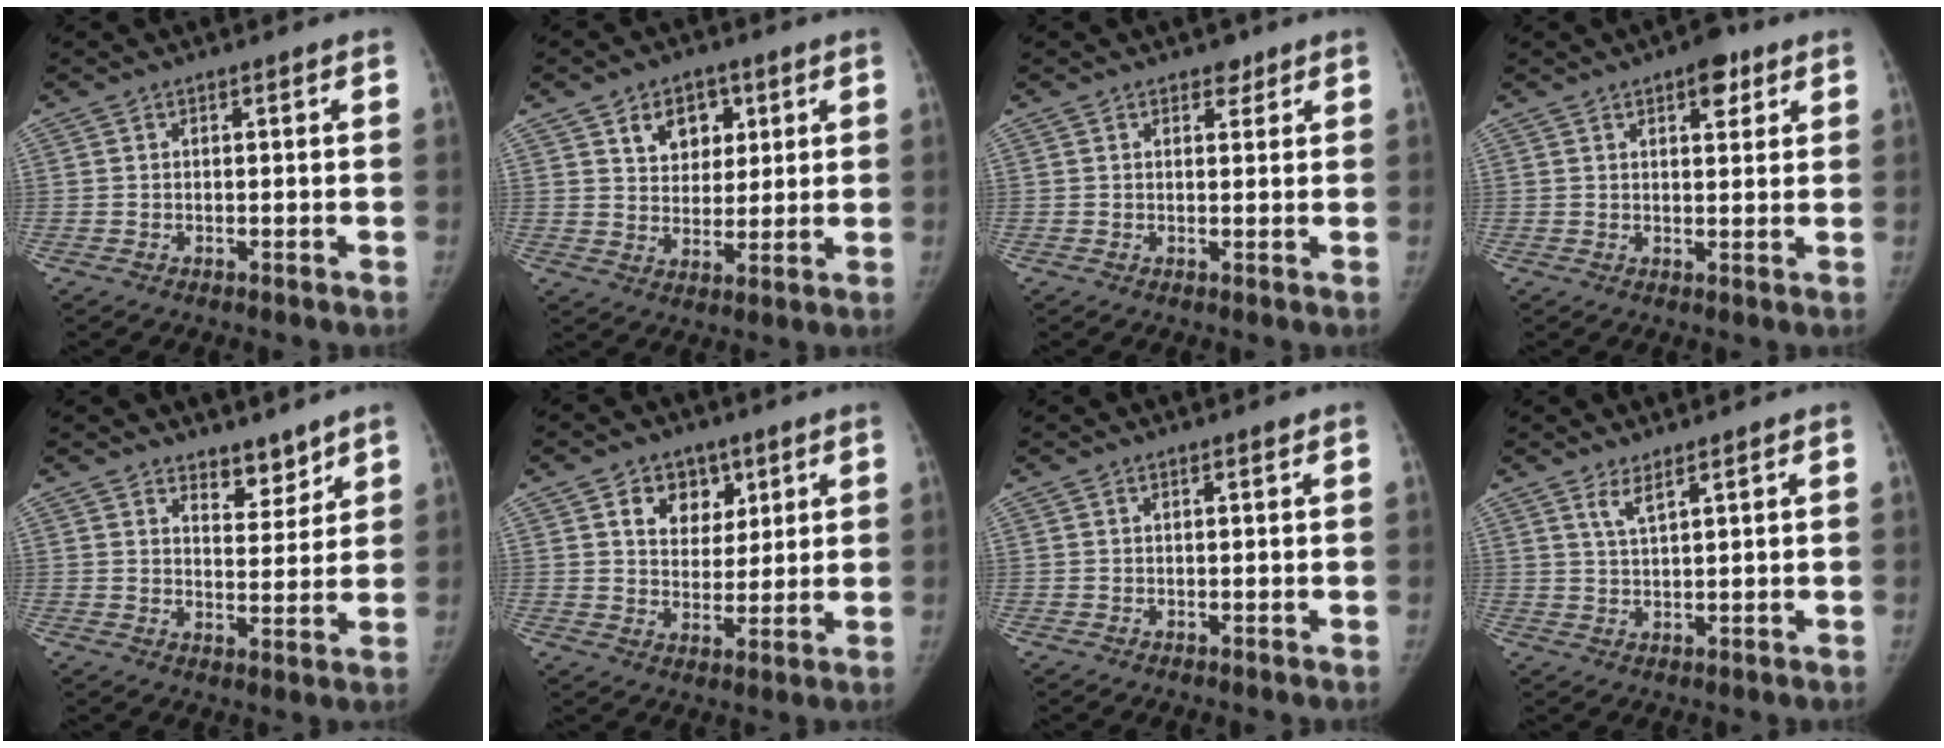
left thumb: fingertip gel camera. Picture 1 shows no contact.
{"total": 8.4, "force": [3.8, 6.1, 4.2], "torque": [-0.026, -0.017, 0.062]}
{"total": 1.8, "force": [1.3, 1.2, 0.6], "torque": [0.005, -0.006, 0.015]}
{"total": 5.2, "force": [2.9, 2.5, 3.5], "torque": [-0.028, -0.010, 0.034]}
{"total": 5.4, "force": [4.5, 2.5, 1.8], "torque": [0.002, -0.037, 0.074]}
{"total": 8.3, "force": [3.9, 6.4, 3.6], "torque": [-0.019, -0.016, 0.064]}
{"total": 0.6, "force": [0.4, 0.0, 0.4], "torque": [-0.006, -0.002, 0.008]}
{"total": 2.9, "force": [2.1, 0.4, 2.0], "torque": [-0.043, -0.016, 0.046]}